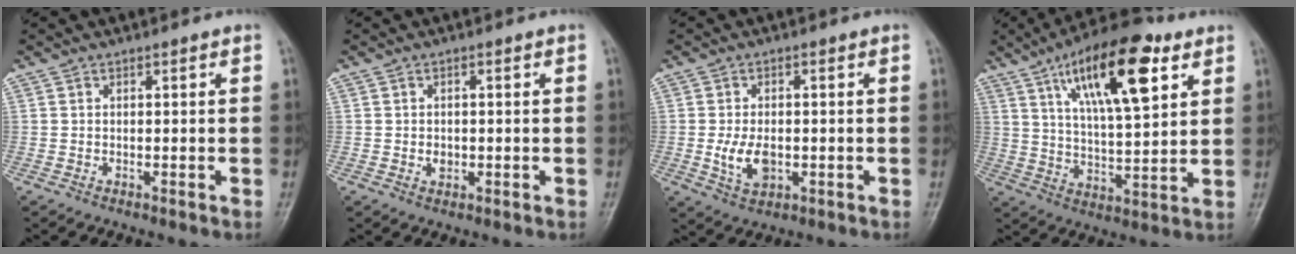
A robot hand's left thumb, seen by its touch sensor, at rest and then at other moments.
{"total": 1.8, "force": [-0.3, 1.4, 1.0], "torque": [-0.009, 0.002, -0.001]}
{"total": 5.9, "force": [-0.9, 3.6, 4.6], "torque": [-0.082, -0.006, -0.011]}
{"total": 18.9, "force": [8.9, 6.7, 15.3], "torque": [-0.222, -0.026, 0.148]}